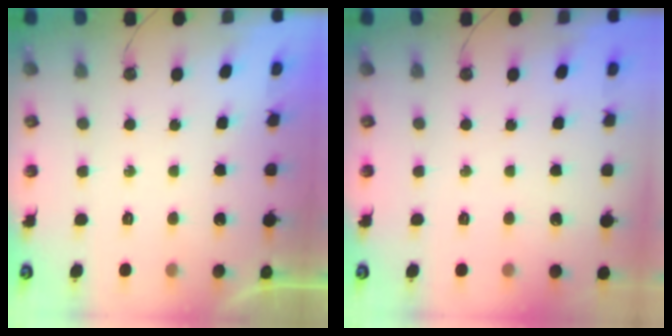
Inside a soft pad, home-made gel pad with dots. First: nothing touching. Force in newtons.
{"total": 0.0}